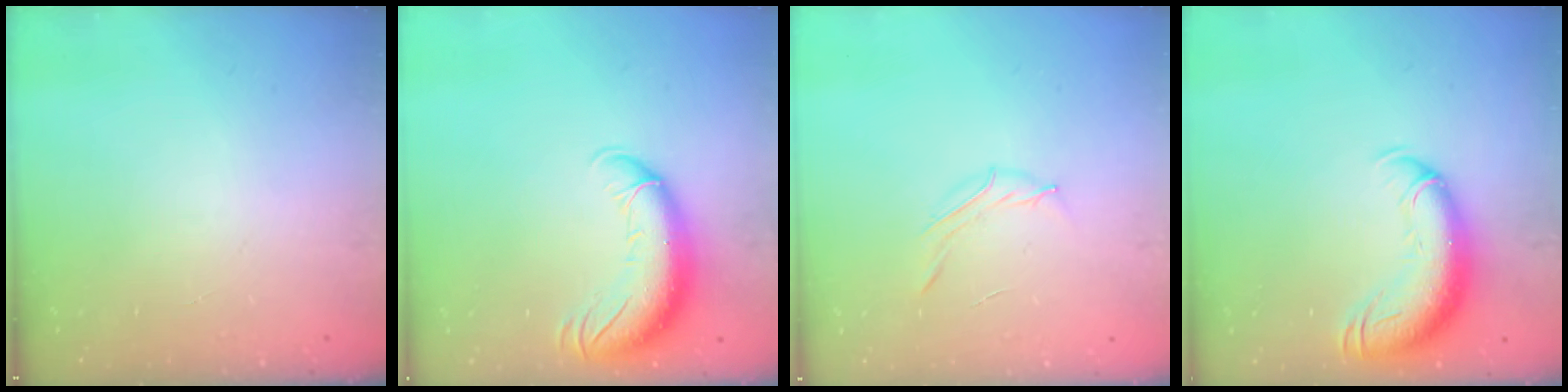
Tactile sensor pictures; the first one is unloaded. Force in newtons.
{"total": 13.4, "press": 13.0, "slide": 3.1}
{"total": 4.2, "press": 4.0, "slide": 1.2}
{"total": 15.2, "press": 14.8, "slide": 3.6}